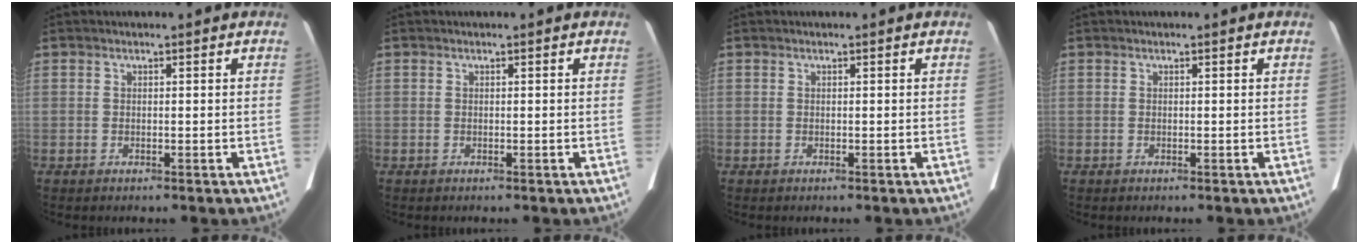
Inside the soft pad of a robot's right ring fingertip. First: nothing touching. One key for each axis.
{"total": 0.0}
{"total": 0.0}
{"total": 0.0}